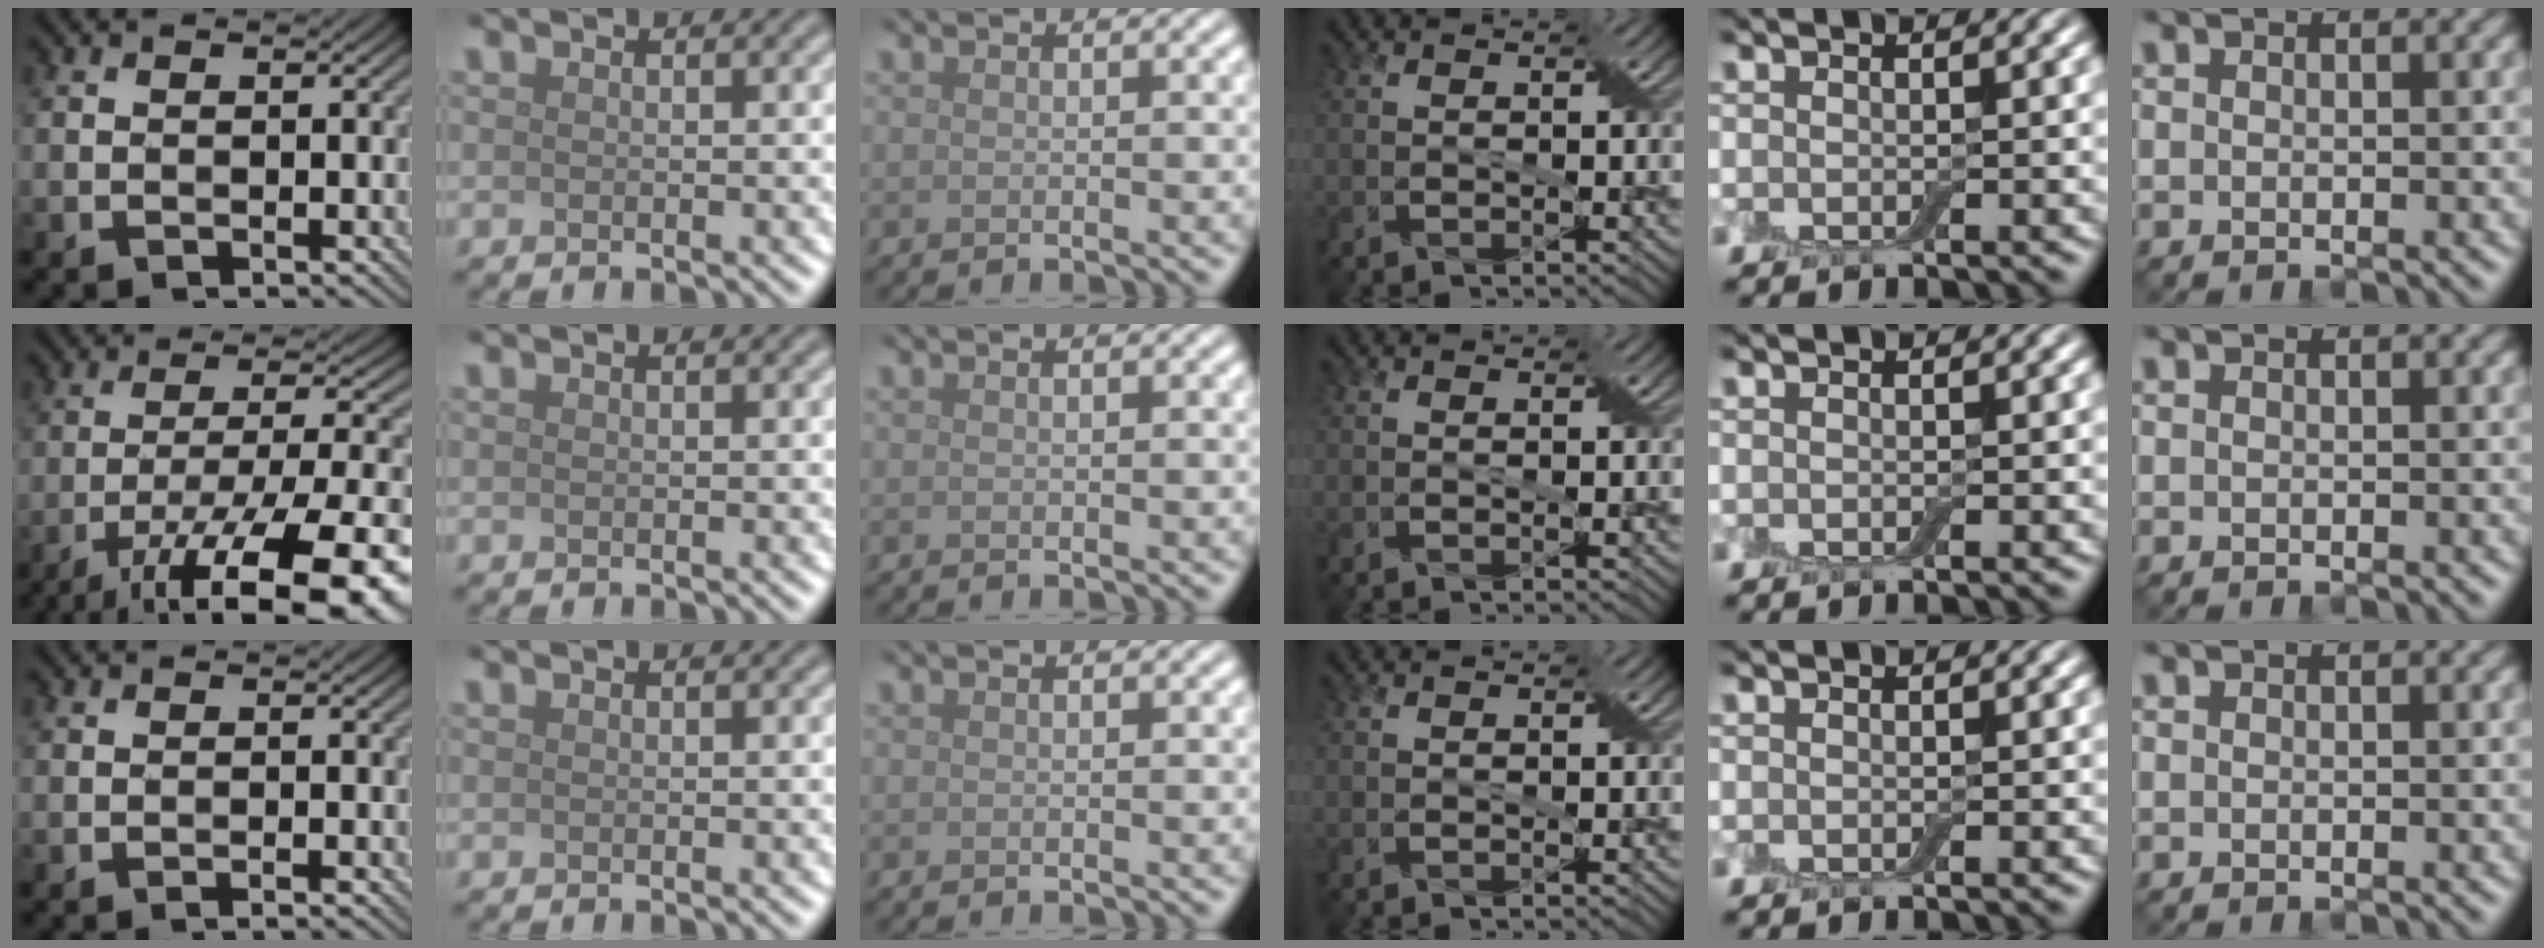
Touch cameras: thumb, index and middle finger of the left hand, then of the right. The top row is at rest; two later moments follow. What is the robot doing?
{"motion": "pour", "object": "bottle"}